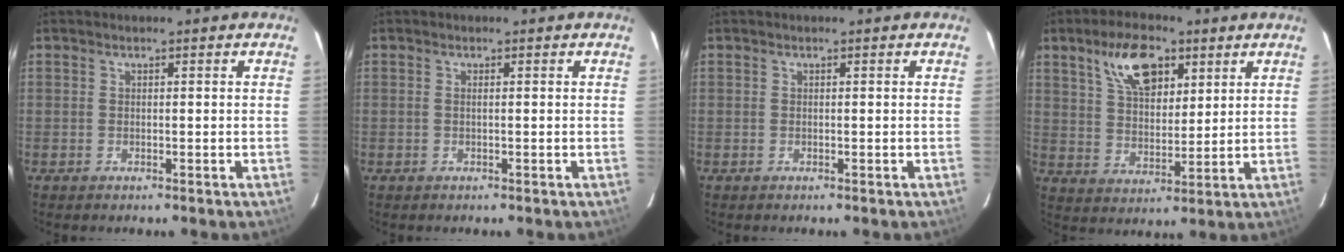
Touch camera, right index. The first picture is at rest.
{"total": 0.5, "force": [0.0, -0.2, 0.5], "torque": [-0.008, 0.001, -0.002]}
{"total": 0.0}
{"total": 11.0, "force": [5.9, 5.4, 7.5], "torque": [-0.133, 0.019, 0.109]}